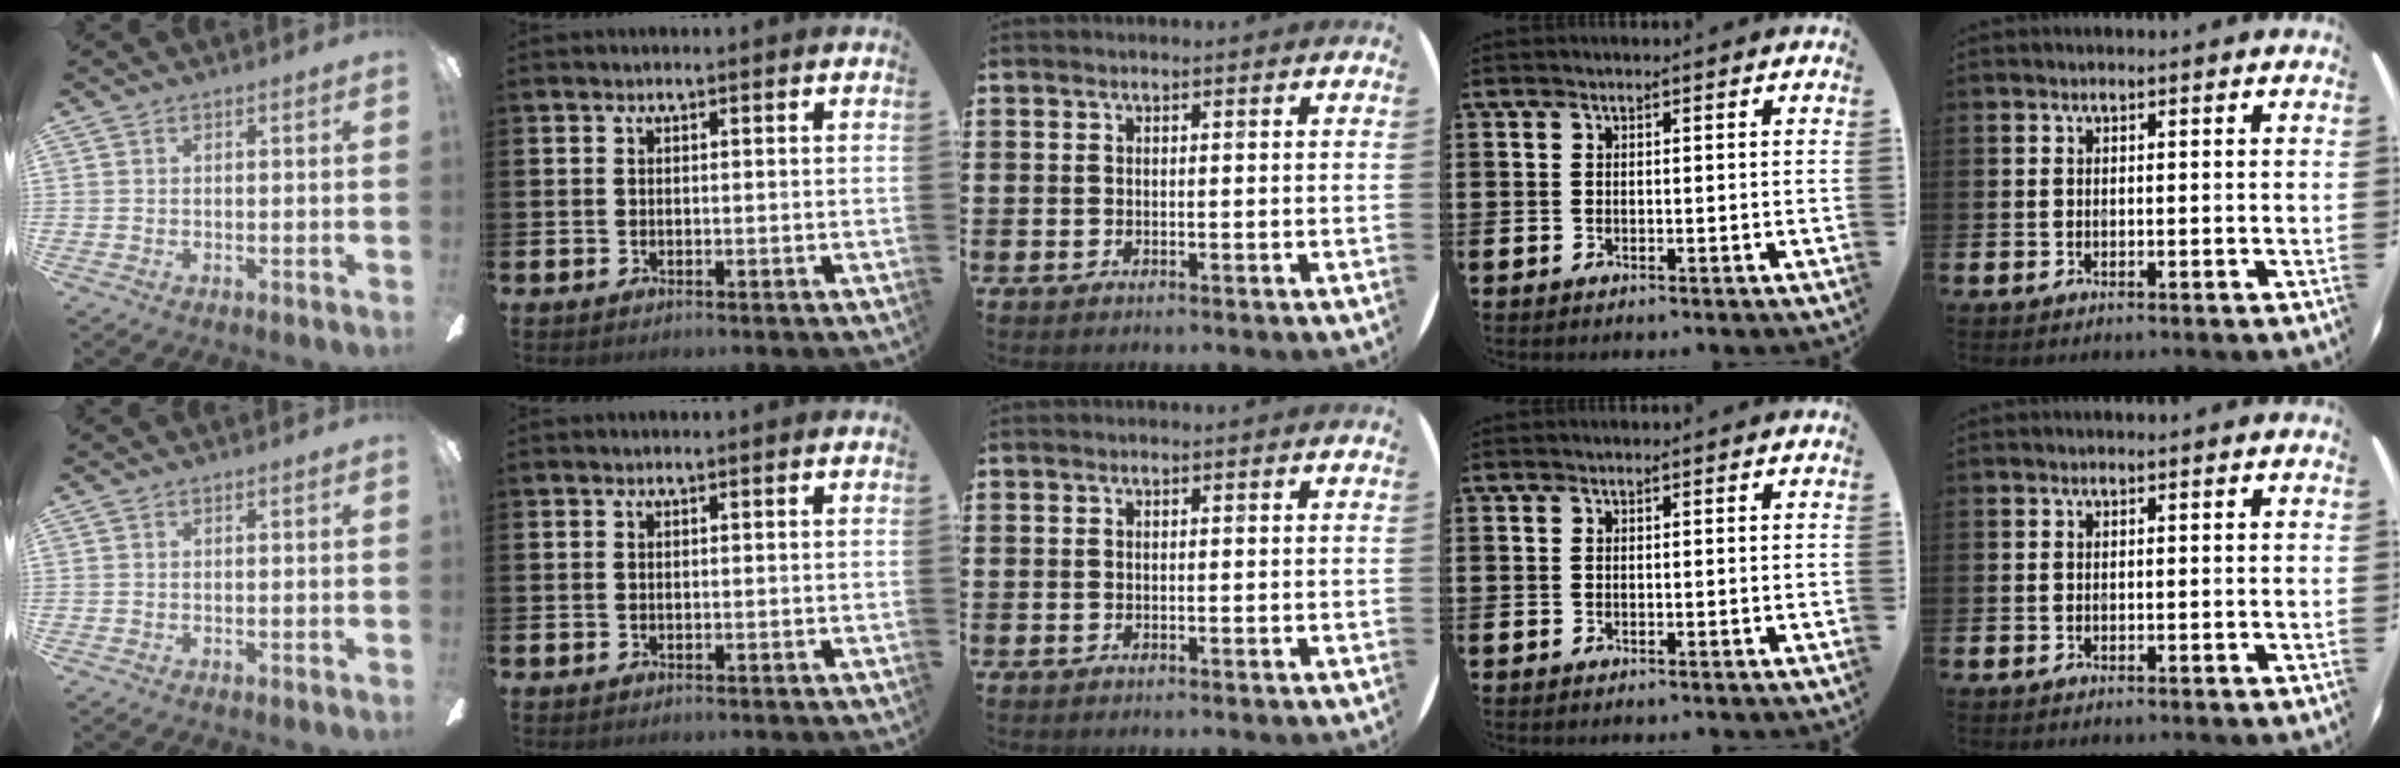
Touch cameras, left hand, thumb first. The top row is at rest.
{}